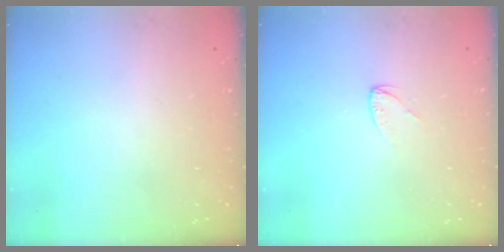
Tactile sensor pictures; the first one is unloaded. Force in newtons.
{"total": 2.5, "press": 2.5, "slide": 0.2}